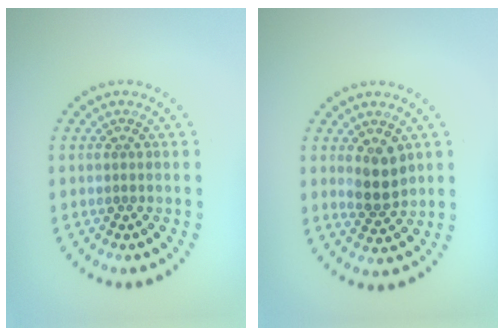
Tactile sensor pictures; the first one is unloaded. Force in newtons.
{"total": 2.9, "press": 2.7, "slide": 1.0}